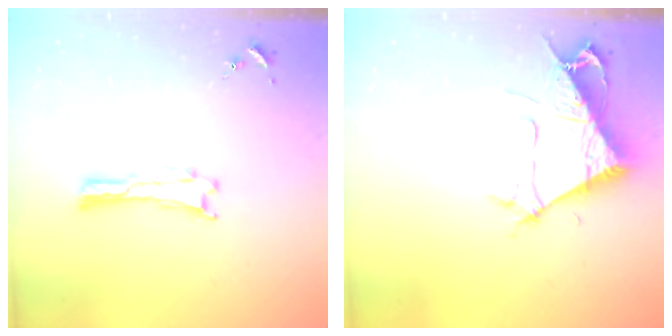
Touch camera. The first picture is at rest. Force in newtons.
{"total": 7.7, "press": 7.7, "slide": 0.8}